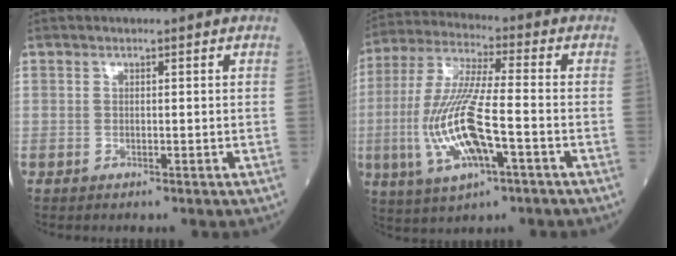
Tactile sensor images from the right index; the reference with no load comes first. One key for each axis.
{"total": 14.5, "fx": -3.9, "fy": 2.5, "fz": 13.8, "tx": -0.292, "ty": -0.009, "tz": -0.071}